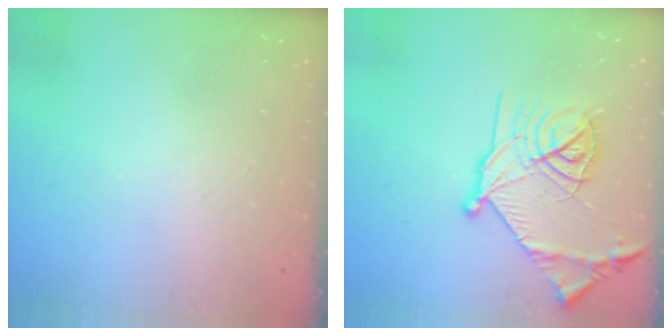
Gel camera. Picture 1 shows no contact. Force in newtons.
{"total": 18.5, "press": 18.4, "slide": 1.6}